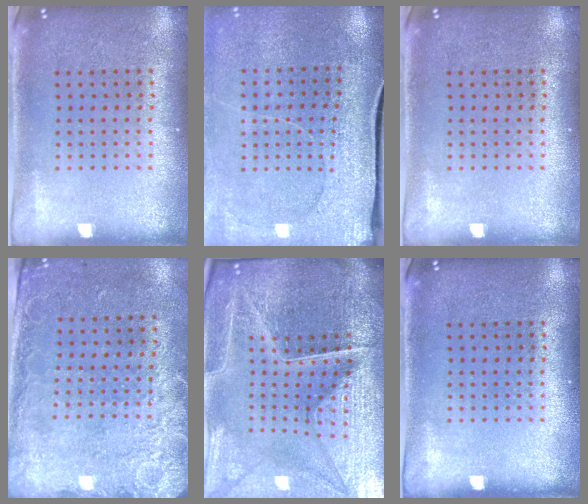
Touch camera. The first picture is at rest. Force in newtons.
{"total": 3.0, "press": 2.8, "slide": 1.1}
{"total": 0.0}
{"total": 2.5, "press": 1.9, "slide": 1.6}
{"total": 5.5, "press": 5.1, "slide": 2.0}
{"total": 0.0}